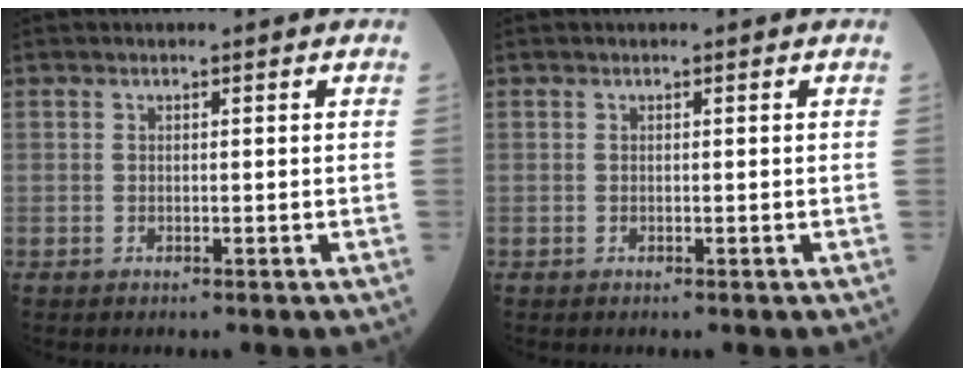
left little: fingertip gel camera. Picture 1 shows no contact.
{"total": 0.0}